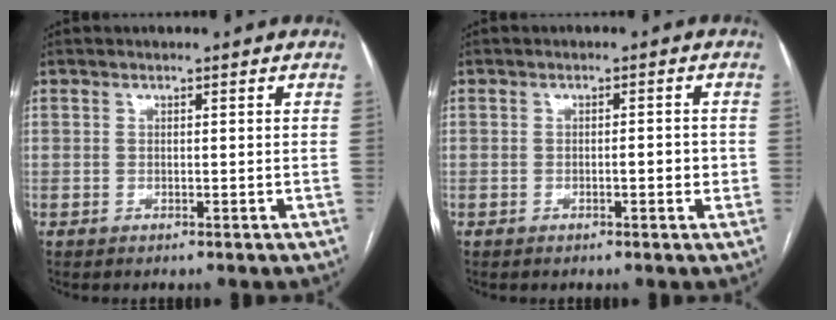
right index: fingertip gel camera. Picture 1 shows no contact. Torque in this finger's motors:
{"motor_torque": [0.56, -0.19, 0.30, 0.04]}